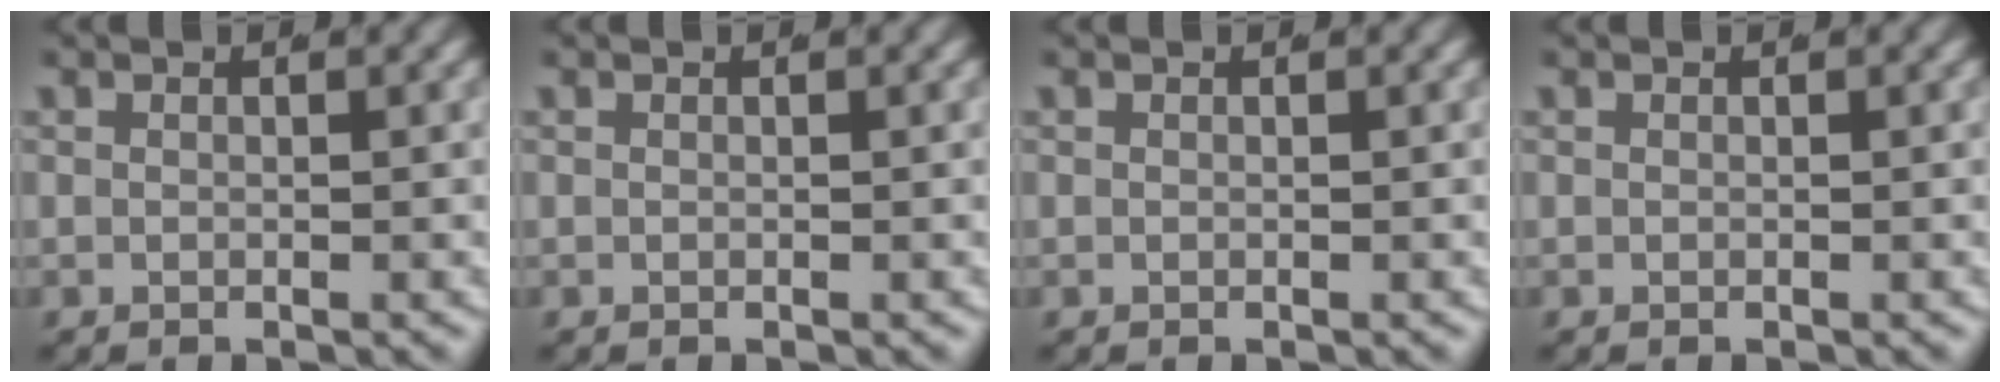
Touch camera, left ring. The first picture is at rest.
{"total": 0.0}
{"total": 0.0}
{"total": 0.0}